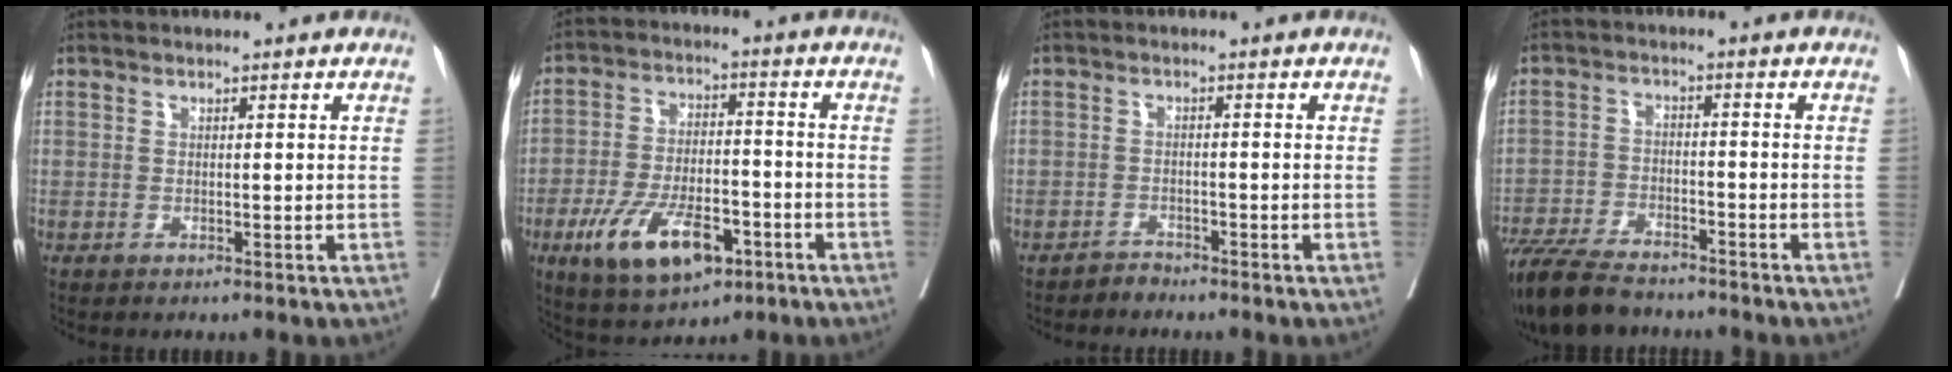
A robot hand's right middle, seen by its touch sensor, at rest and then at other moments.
{"total": 12.9, "force": [-6.3, 5.4, 9.8], "torque": [-0.180, -0.004, -0.101]}
{"total": 1.4, "force": [-1.3, 0.2, -0.4], "torque": [0.009, -0.003, -0.024]}
{"total": 11.3, "force": [-9.8, 2.7, 5.0], "torque": [-0.089, -0.023, -0.165]}